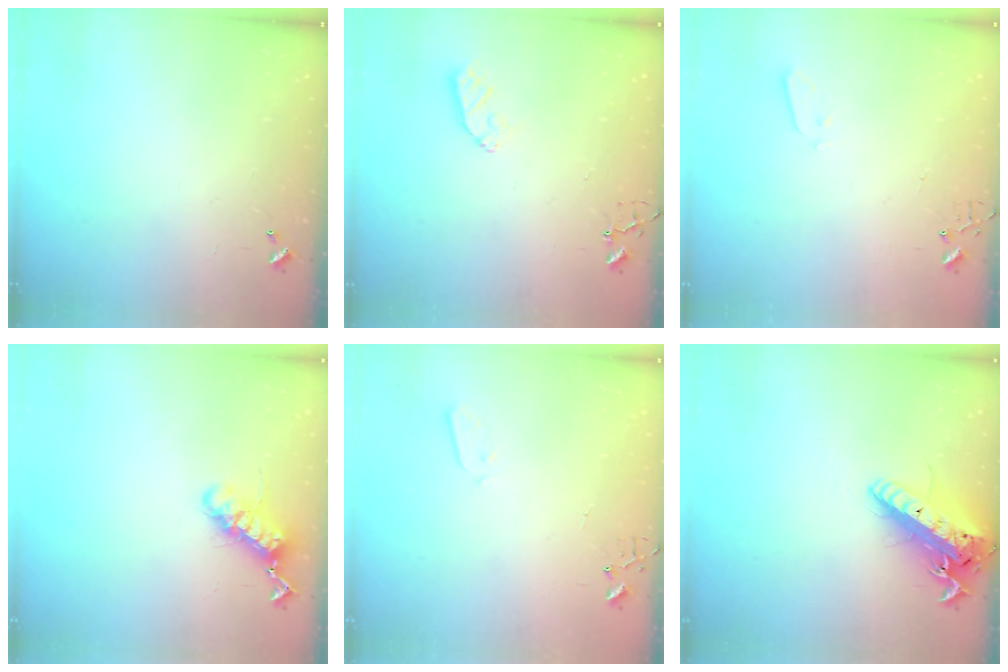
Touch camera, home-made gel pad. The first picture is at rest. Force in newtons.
{"total": 4.5, "press": 4.5, "slide": 0.6}
{"total": 2.1, "press": 2.1, "slide": 0.3}
{"total": 12.5, "press": 12.5, "slide": 0.9}
{"total": 2.1, "press": 2.0, "slide": 0.4}
{"total": 19.8, "press": 19.4, "slide": 4.0}